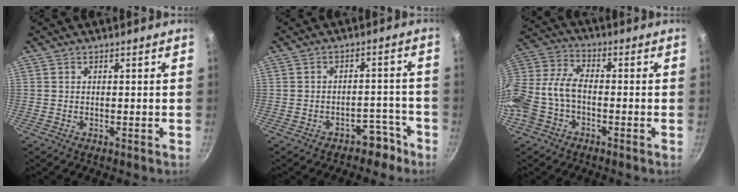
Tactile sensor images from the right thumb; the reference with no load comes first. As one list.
[{"total": 4.9, "force": [-3.6, 2.8, 1.8], "torque": [0.008, 0.057, -0.030]}, {"total": 11.8, "force": [-3.3, 7.5, 8.4], "torque": [-0.176, 0.041, -0.081]}]